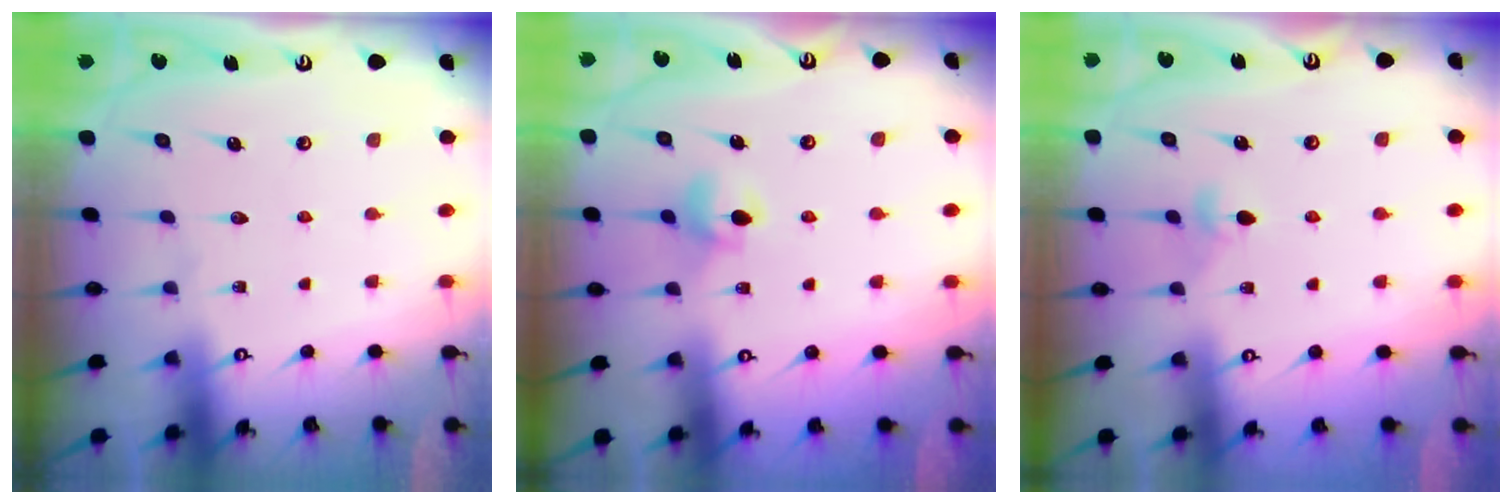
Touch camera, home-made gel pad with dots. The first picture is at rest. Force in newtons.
{"total": 5.4, "press": 5.4, "slide": 0.6}
{"total": 2.8, "press": 2.7, "slide": 0.4}